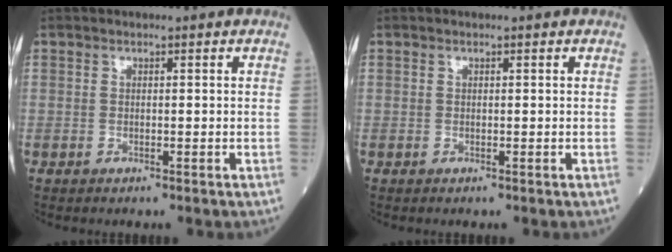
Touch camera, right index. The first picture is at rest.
{"total": 0.0}